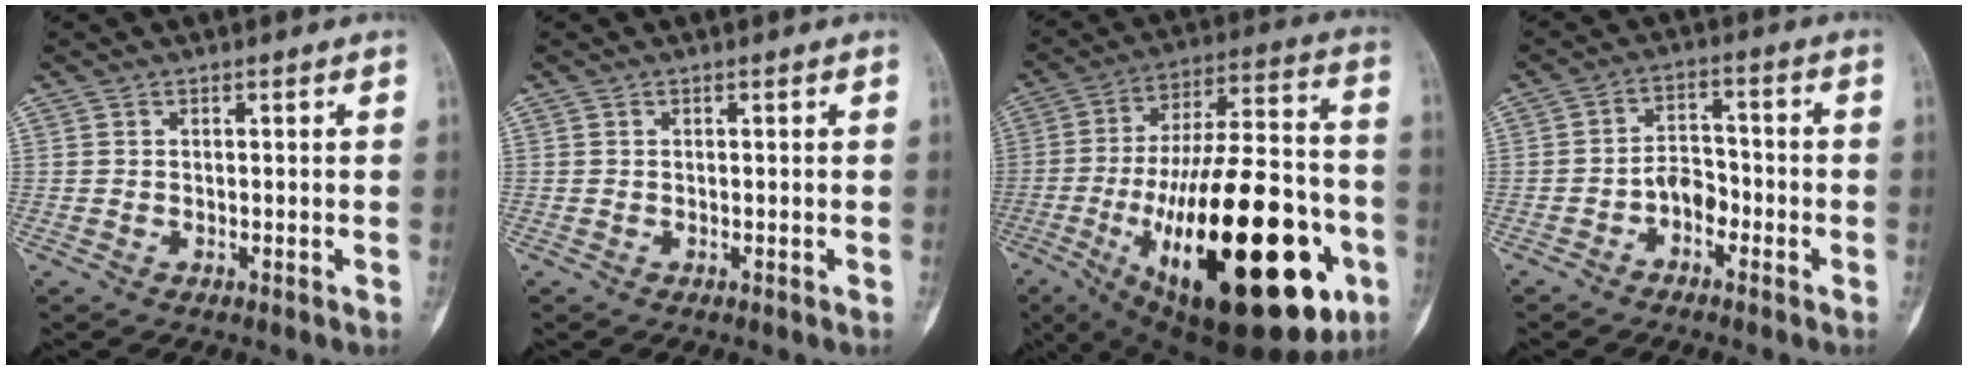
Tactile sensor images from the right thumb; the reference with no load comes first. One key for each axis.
{"total": 0.0}
{"total": 40.2, "fx": -12.7, "fy": 15.2, "fz": 35.1, "tx": -0.524, "ty": 0.027, "tz": -0.182}
{"total": 4.7, "fx": -2.3, "fy": 3.2, "fz": 2.6, "tx": -0.024, "ty": 0.033, "tz": -0.050}